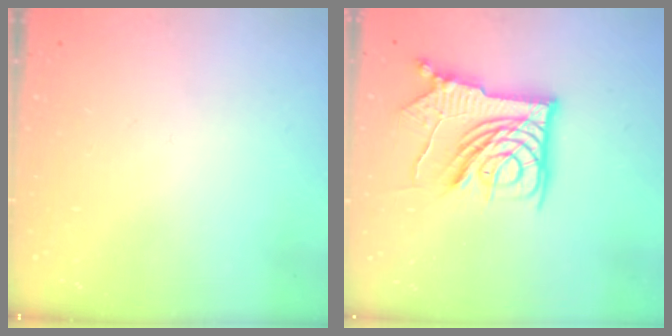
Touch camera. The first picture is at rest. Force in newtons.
{"total": 15.6, "press": 15.5, "slide": 1.5}